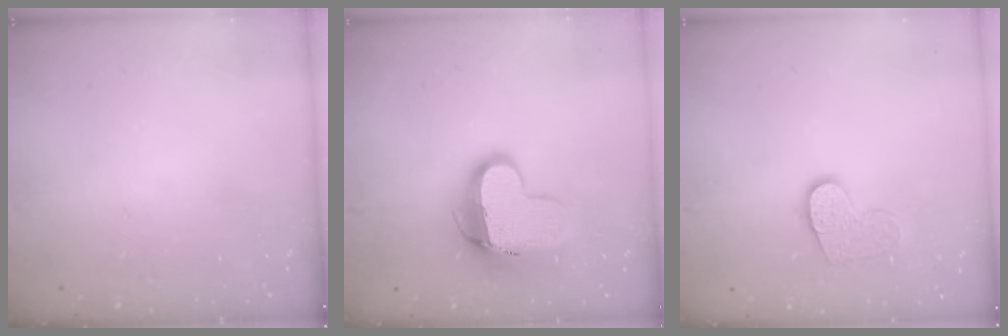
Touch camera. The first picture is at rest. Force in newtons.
{"total": 12.0, "press": 11.9, "slide": 1.1}
{"total": 9.9, "press": 9.9, "slide": 0.7}